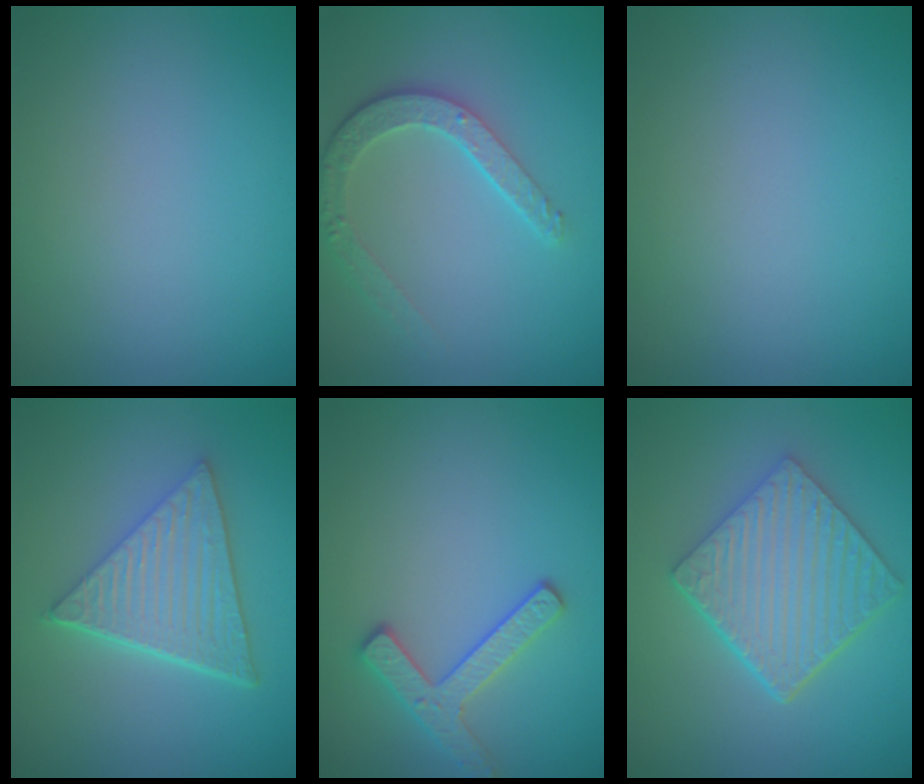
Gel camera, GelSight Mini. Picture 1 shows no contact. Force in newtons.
{"total": 3.6, "press": 2.9, "slide": 2.2}
{"total": 0.0}
{"total": 6.4, "press": 4.6, "slide": 4.3}
{"total": 2.5, "press": 2.5, "slide": 0.4}
{"total": 6.1, "press": 4.6, "slide": 4.0}